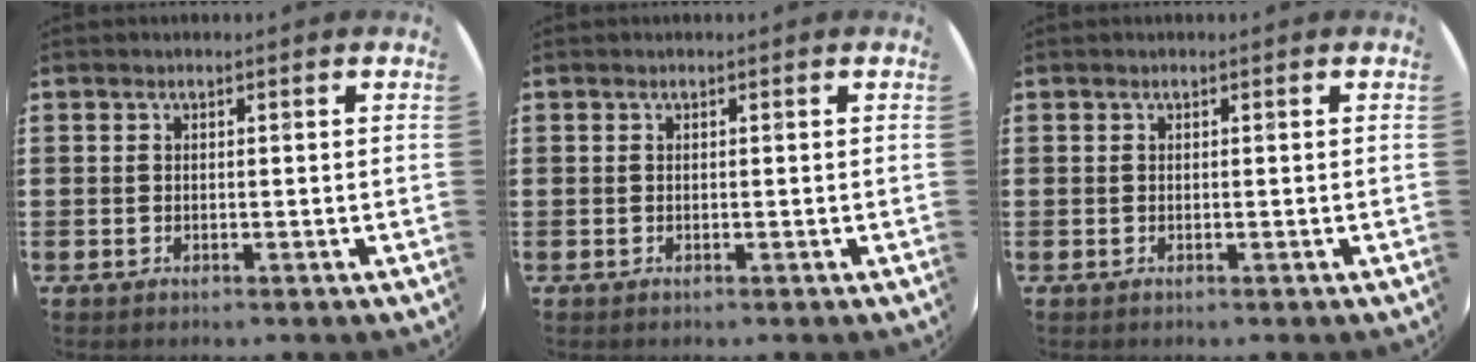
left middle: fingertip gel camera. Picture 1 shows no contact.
{"total": 0.0}
{"total": 0.0}